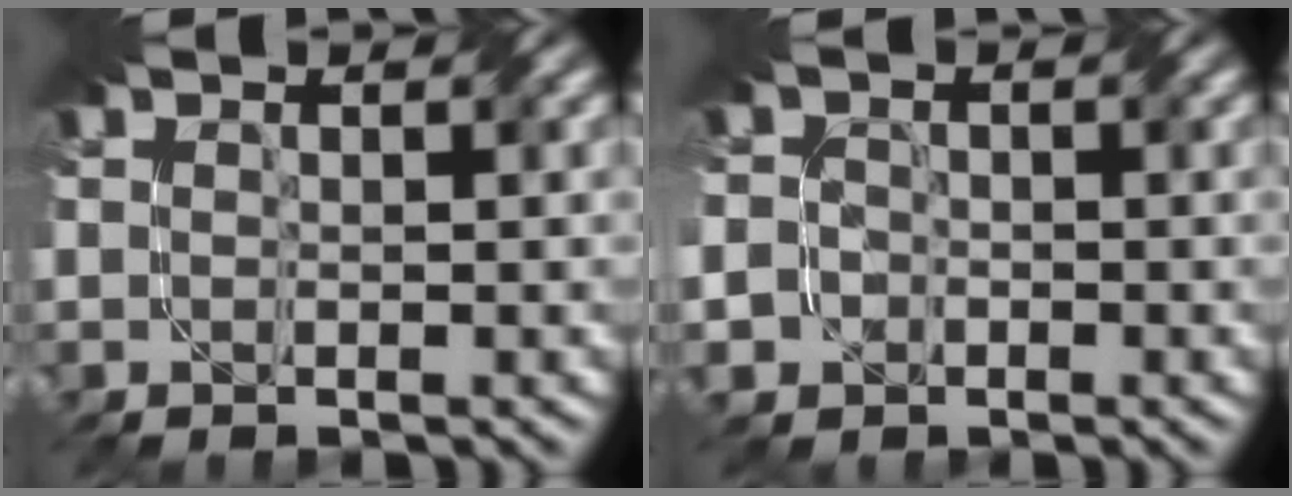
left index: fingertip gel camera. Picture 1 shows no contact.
{"total": 3.7, "force": [-1.3, 3.3, 0.8], "torque": [-0.009, 0.002, -0.034]}